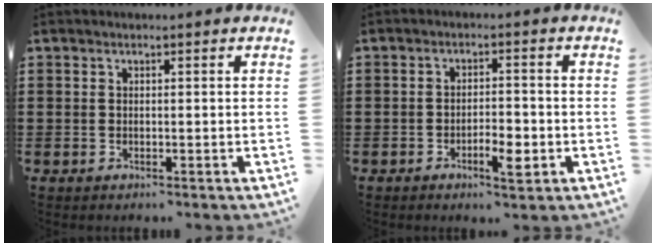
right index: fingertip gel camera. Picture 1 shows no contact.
{"total": 4.2, "force": [-1.9, 1.3, 3.4], "torque": [-0.057, 0.004, -0.034]}